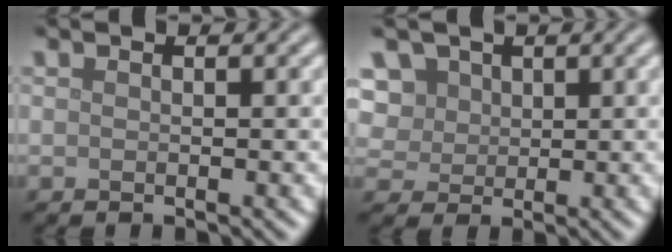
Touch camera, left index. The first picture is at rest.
{"total": 6.3, "force": [3.0, 4.9, 2.7], "torque": [-0.064, 0.019, 0.039]}